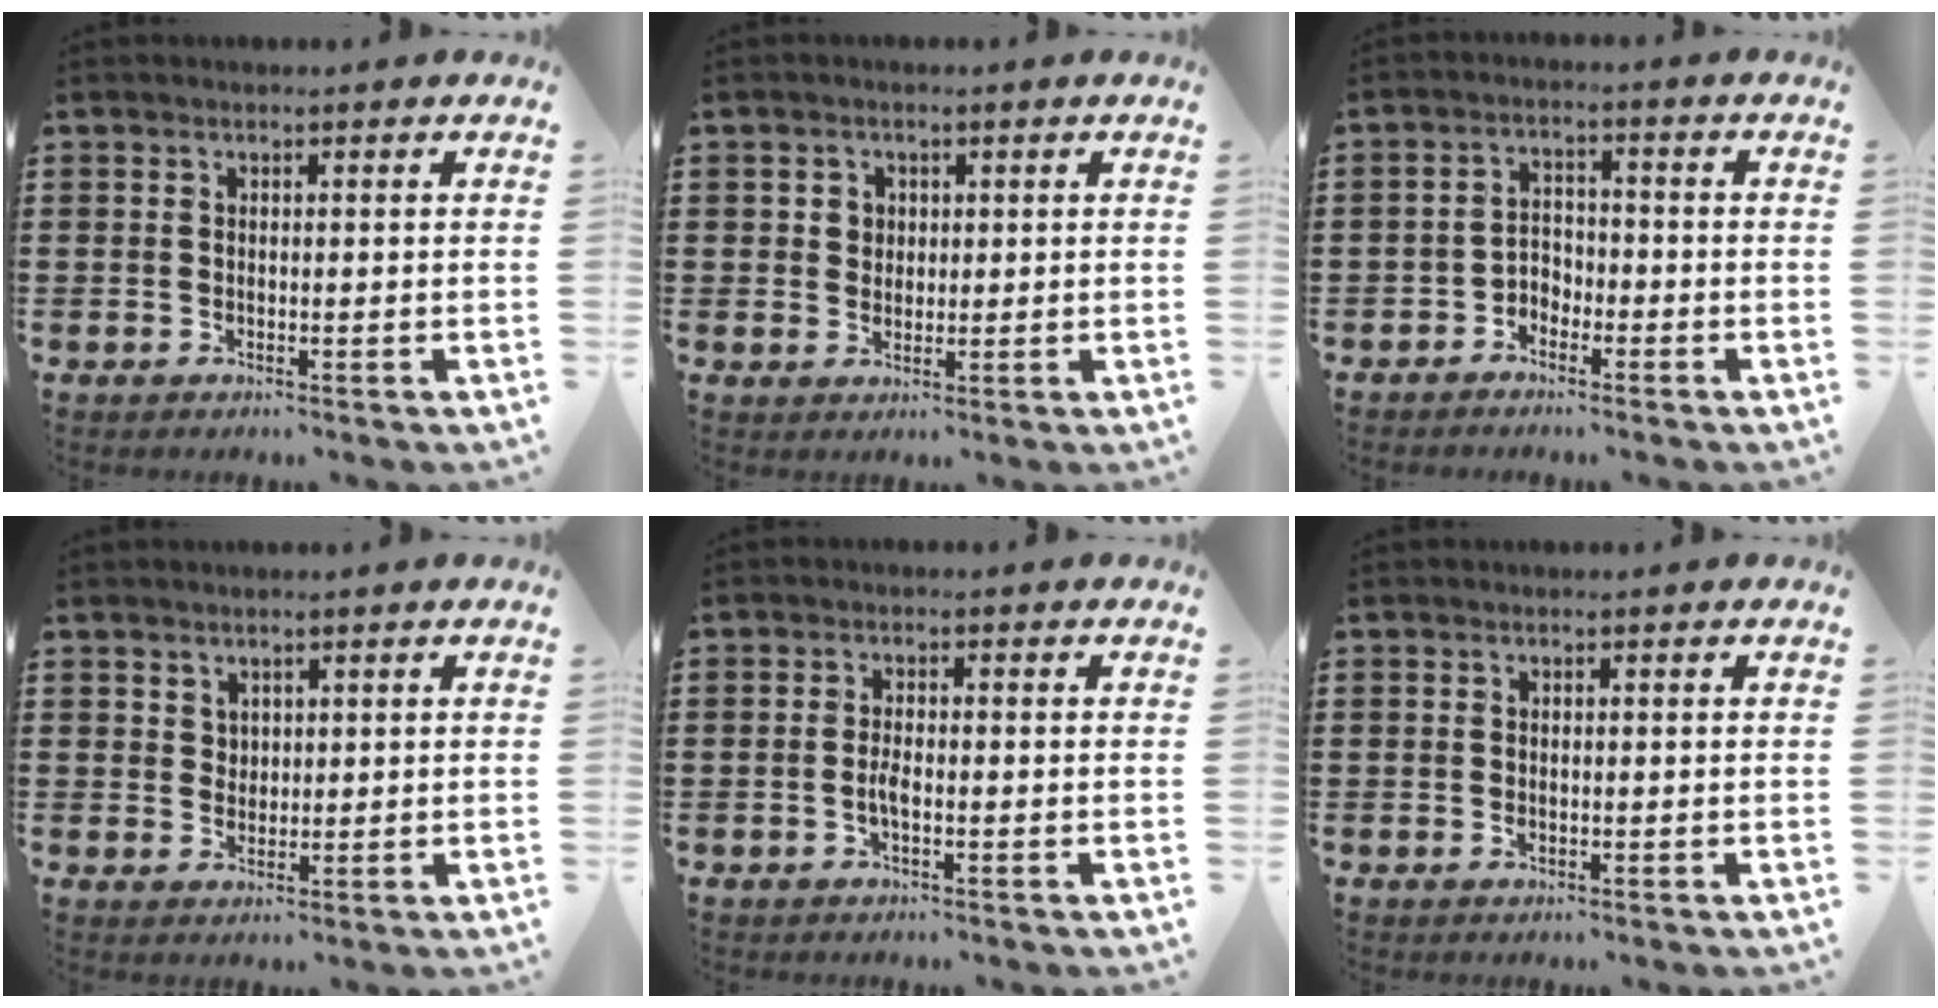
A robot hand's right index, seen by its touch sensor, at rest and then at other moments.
{"total": 2.2, "force": [0.5, 2.1, 0.6], "torque": [-0.020, 0.010, 0.008]}
{"total": 2.6, "force": [-2.2, 1.4, 0.4], "torque": [-0.015, 0.007, -0.048]}
{"total": 2.0, "force": [1.4, 1.4, 0.1], "torque": [0.001, 0.002, 0.027]}
{"total": 2.1, "force": [-0.7, 0.6, 1.9], "torque": [-0.043, -0.001, -0.014]}
{"total": 0.6, "force": [-0.2, 0.4, 0.4], "torque": [-0.010, -0.001, -0.002]}